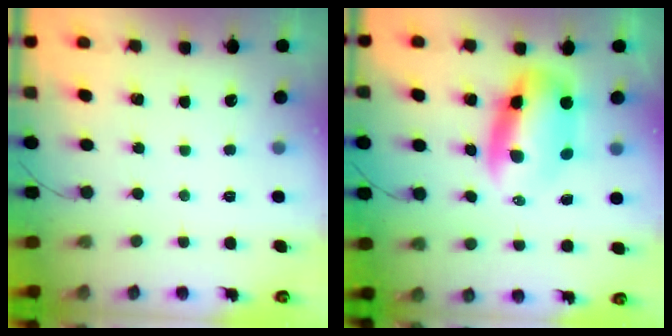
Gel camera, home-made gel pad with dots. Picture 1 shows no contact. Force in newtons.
{"total": 8.5, "press": 8.2, "slide": 2.1}